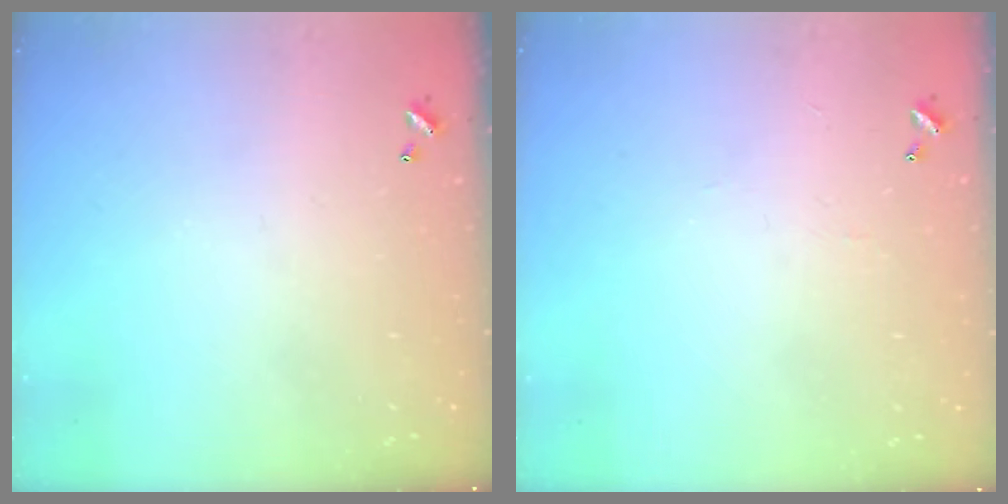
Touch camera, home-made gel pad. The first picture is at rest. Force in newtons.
{"total": 2.2, "press": 2.2, "slide": 0.4}